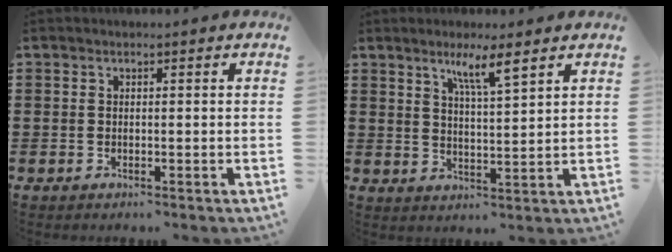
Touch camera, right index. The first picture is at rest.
{"total": 4.8, "force": [3.2, 0.1, 3.7], "torque": [-0.072, 0.001, 0.051]}